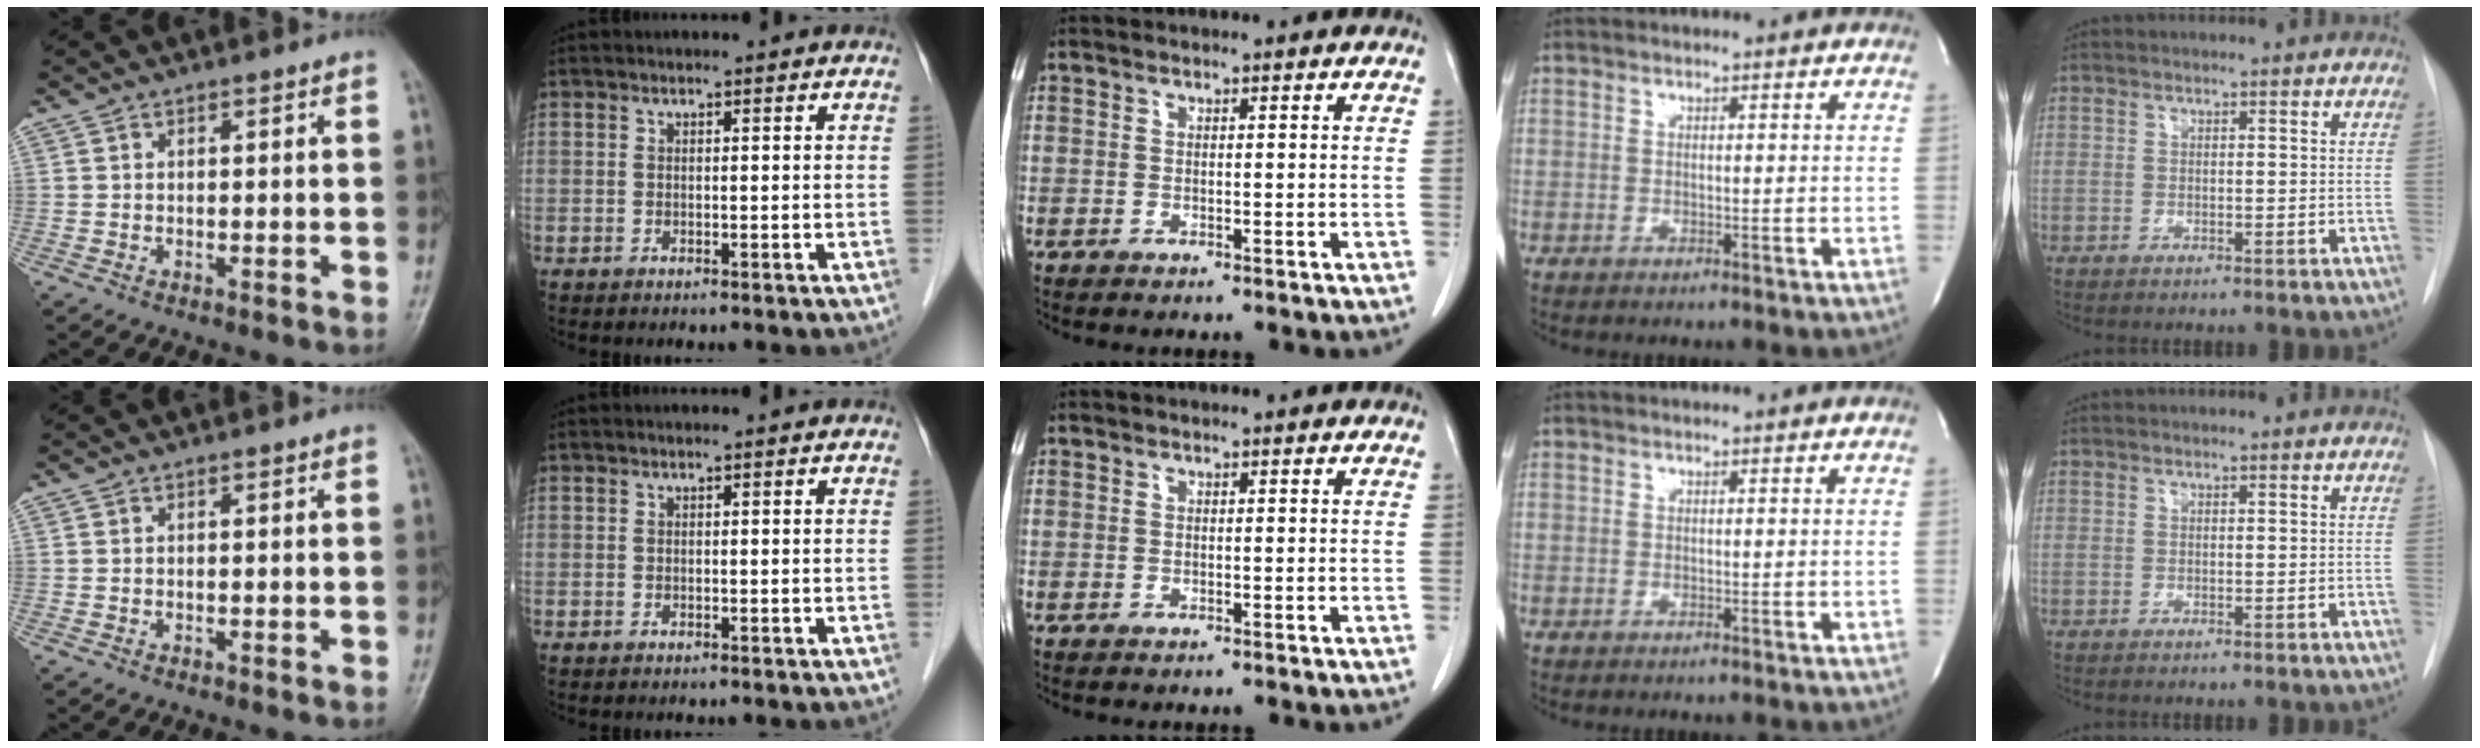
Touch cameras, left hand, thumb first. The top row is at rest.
{}